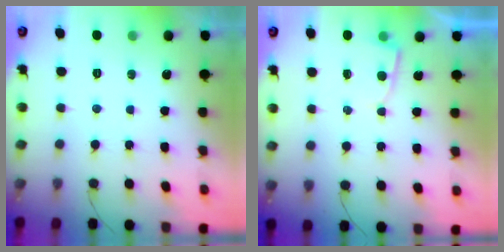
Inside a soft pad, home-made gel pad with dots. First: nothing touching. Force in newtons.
{"total": 3.6, "press": 3.6, "slide": 0.4}